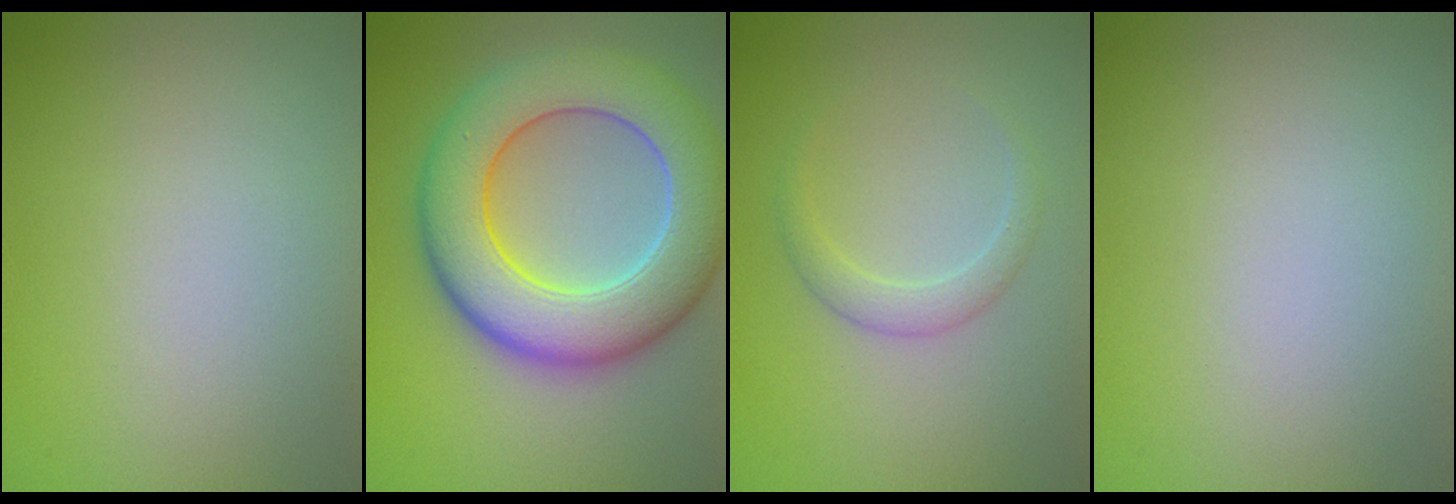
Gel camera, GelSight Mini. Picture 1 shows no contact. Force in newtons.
{"total": 10.3, "press": 10.3, "slide": 0.7}
{"total": 1.6, "press": 1.6, "slide": 0.1}
{"total": 0.0}